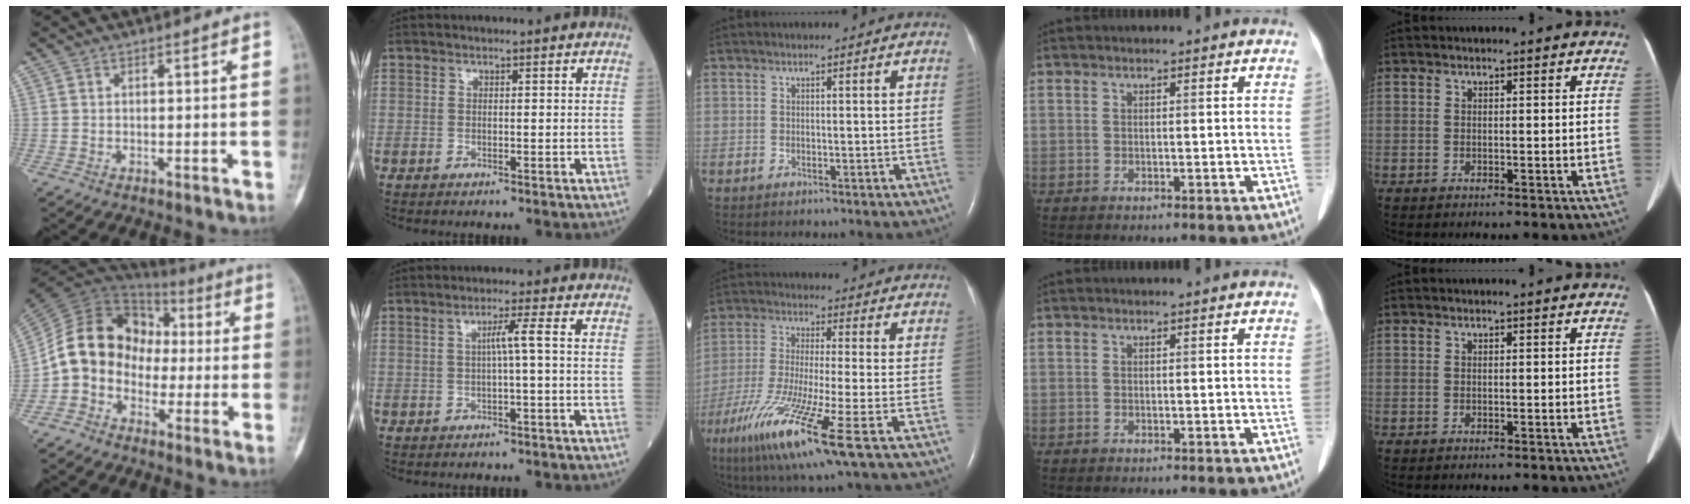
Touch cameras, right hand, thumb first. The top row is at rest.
{"thumb": {"total": 14.0, "force": [-1.6, 11.7, 7.5], "torque": [-0.109, 0.053, -0.038]}, "index": {"total": 2.7, "force": [-0.1, -0.6, 2.7], "torque": [-0.045, 0.005, 0.000]}, "middle": {"total": 14.3, "force": [-6.9, -0.1, 12.5], "torque": [-0.258, -0.044, -0.127]}}